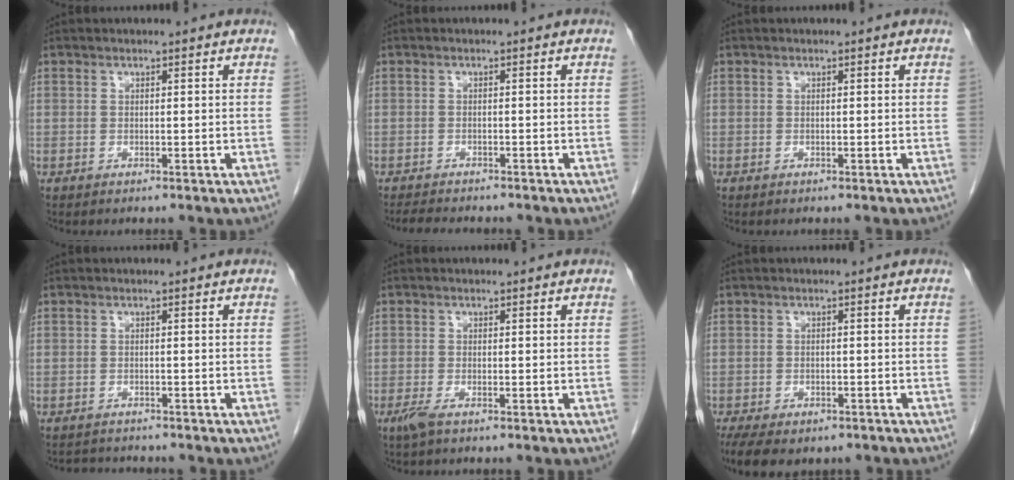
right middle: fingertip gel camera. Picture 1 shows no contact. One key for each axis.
{"total": 5.1, "fx": -4.6, "fy": 1.0, "fz": 2.0, "tx": -0.034, "ty": -0.012, "tz": -0.068}
{"total": 0.0}
{"total": 2.5, "fx": -2.4, "fy": 0.5, "fz": 0.0, "tx": -0.001, "ty": -0.010, "tz": -0.037}
{"total": 1.9, "fx": -1.2, "fy": 0.3, "fz": 1.4, "tx": -0.034, "ty": -0.005, "tz": -0.025}
{"total": 9.7, "fx": -7.1, "fy": 4.4, "fz": 4.9, "tx": -0.091, "ty": -0.009, "tz": -0.098}